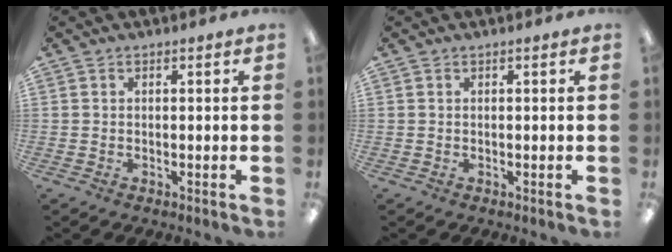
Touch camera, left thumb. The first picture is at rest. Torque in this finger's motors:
{"motor_torque": [-0.01, -0.01, 0.03, 0.02, 0.00]}